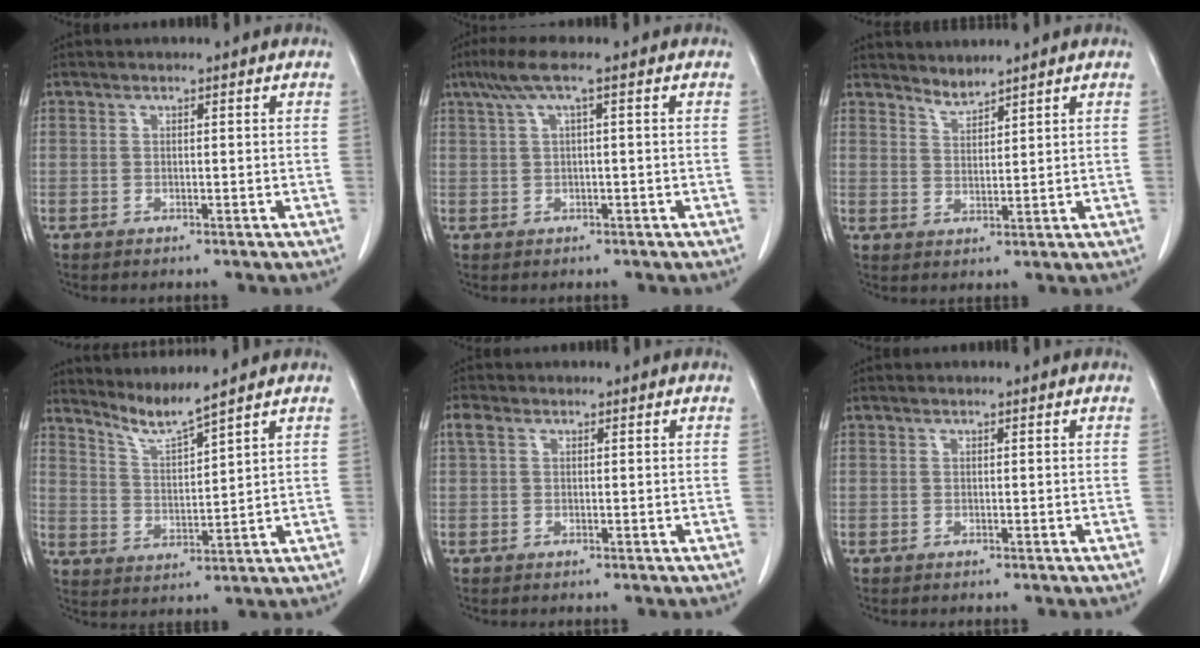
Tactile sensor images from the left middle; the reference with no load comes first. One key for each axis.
{"total": 3.8, "fx": 1.7, "fy": -0.3, "fz": 3.4, "tx": -0.075, "ty": 0.026, "tz": 0.037}
{"total": 2.2, "fx": 2.2, "fy": -0.3, "fz": -0.1, "tx": -0.001, "ty": -0.005, "tz": 0.045}
{"total": 5.1, "fx": 4.6, "fy": -1.7, "fz": 1.1, "tx": -0.030, "ty": -0.022, "tz": 0.096}
{"total": 1.4, "fx": 0.6, "fy": 0.9, "fz": 0.9, "tx": -0.028, "ty": 0.021, "tz": 0.013}
{"total": 0.0}